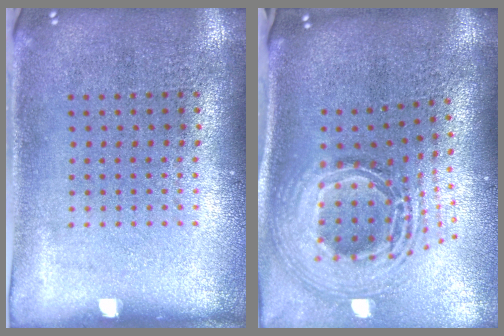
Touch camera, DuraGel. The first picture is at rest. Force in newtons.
{"total": 3.0, "press": 2.0, "slide": 2.2}